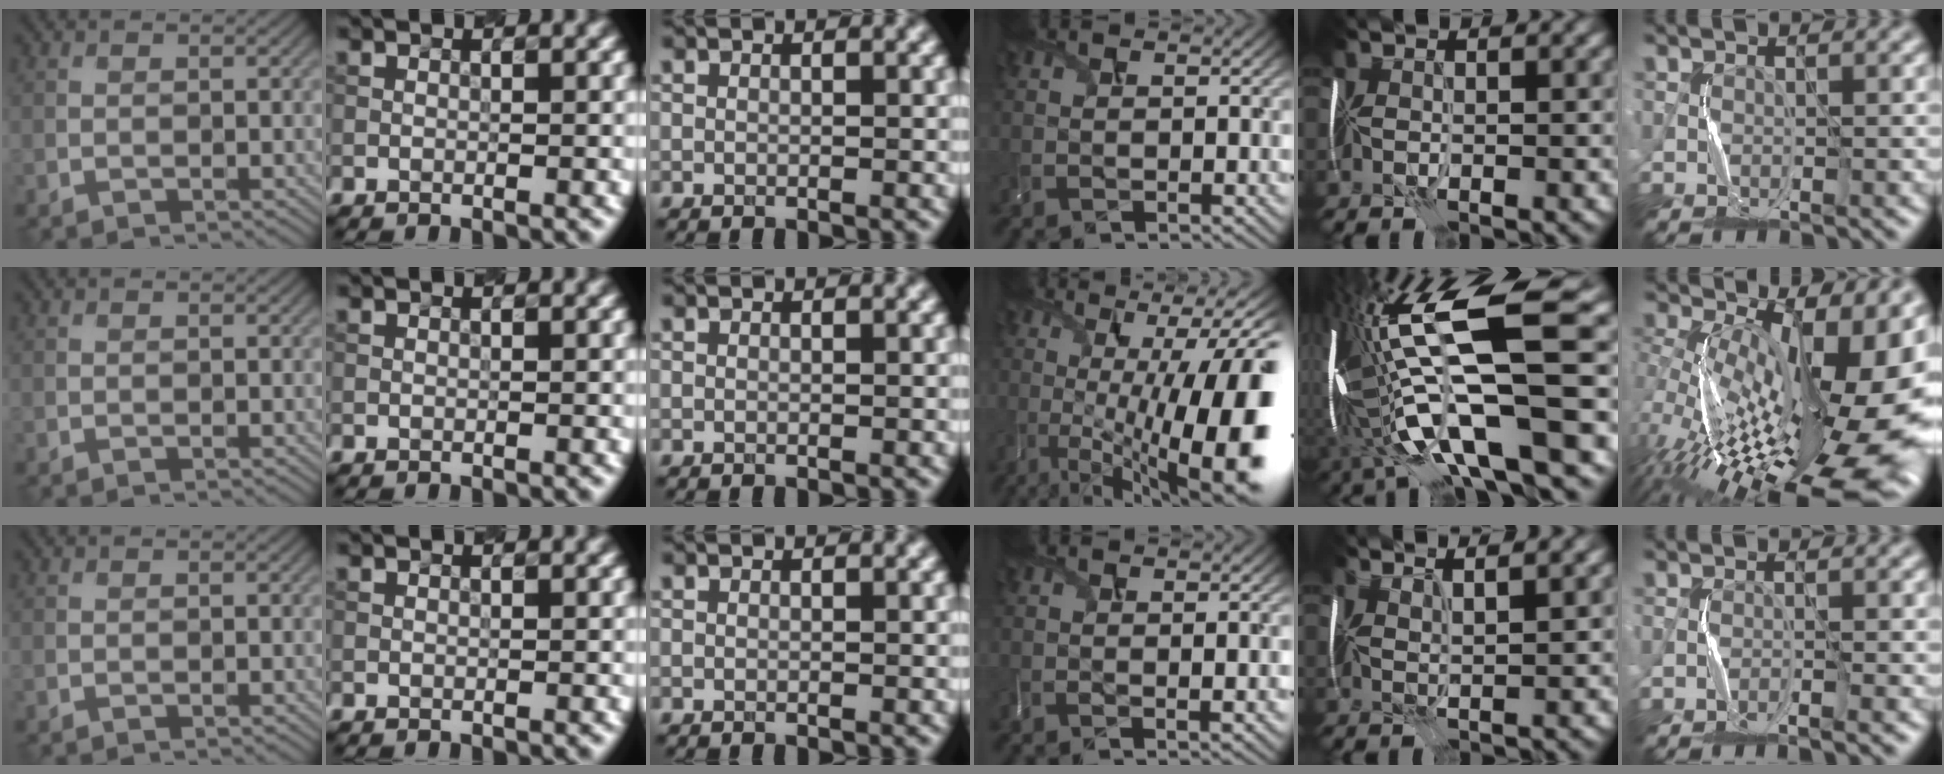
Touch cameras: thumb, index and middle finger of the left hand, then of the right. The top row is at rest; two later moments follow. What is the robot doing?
{"motion": "shake", "object": "plastic piggy bank"}